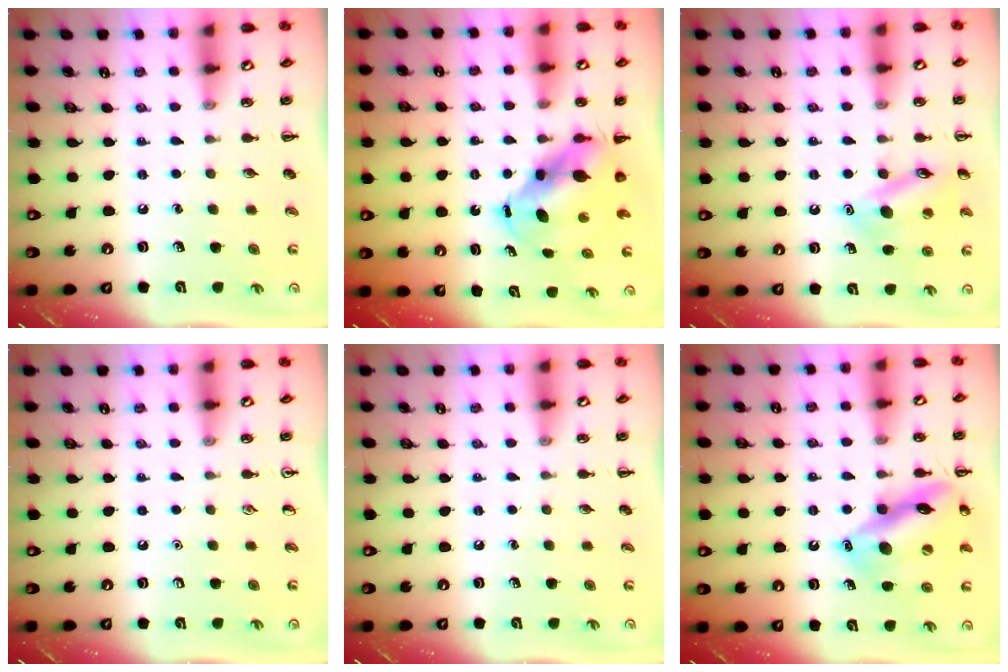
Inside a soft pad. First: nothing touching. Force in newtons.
{"total": 6.8, "press": 6.6, "slide": 1.5}
{"total": 13.4, "press": 13.3, "slide": 1.4}
{"total": 0.0}
{"total": 0.0}
{"total": 16.5, "press": 16.5, "slide": 1.5}